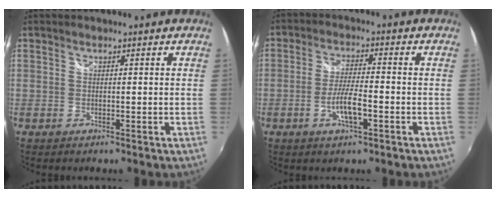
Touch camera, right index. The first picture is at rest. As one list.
[{"total": 6.0, "force": [-2.4, 1.0, 5.4], "torque": [-0.106, 0.000, -0.043]}]